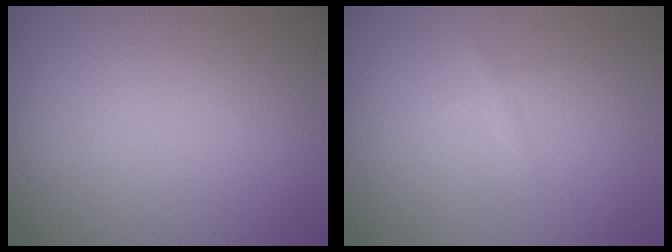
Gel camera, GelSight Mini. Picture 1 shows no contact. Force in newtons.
{"total": 0.7, "press": 0.7, "slide": 0.0}